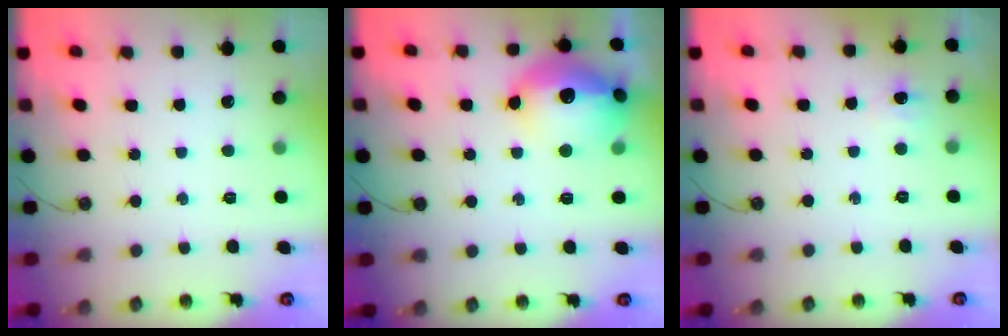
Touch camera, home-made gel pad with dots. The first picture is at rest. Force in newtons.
{"total": 19.2, "press": 19.1, "slide": 1.5}
{"total": 4.2, "press": 4.1, "slide": 0.9}